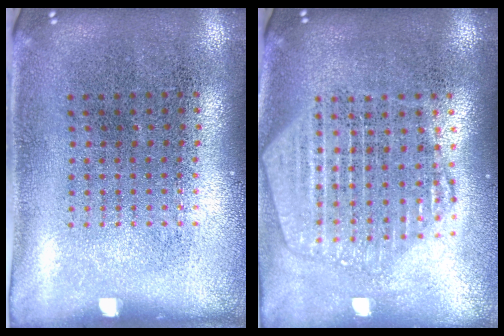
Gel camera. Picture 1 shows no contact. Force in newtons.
{"total": 2.1, "press": 1.9, "slide": 1.0}